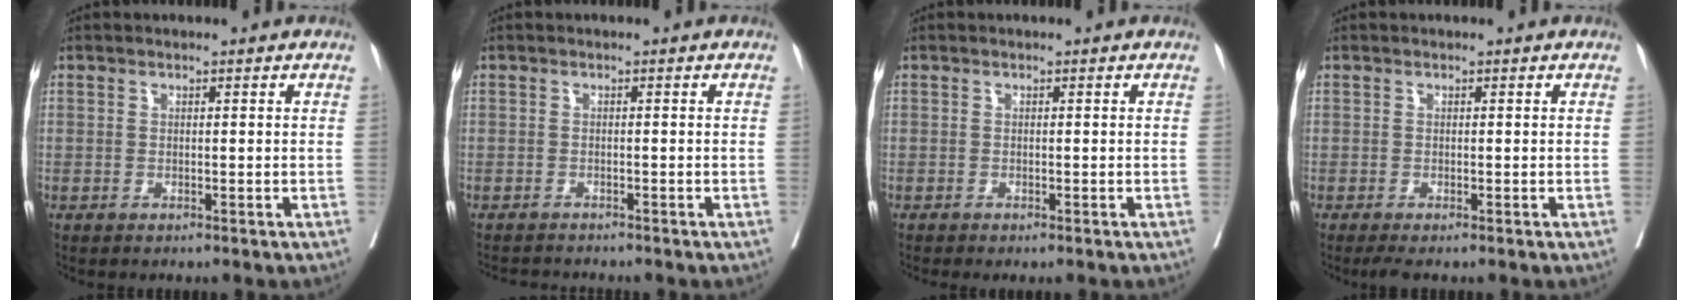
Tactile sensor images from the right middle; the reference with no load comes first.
{"total": 3.1, "force": [-3.0, 0.3, 0.4], "torque": [-0.003, -0.010, -0.048]}
{"total": 0.7, "force": [-0.6, 0.0, 0.3], "torque": [-0.003, -0.001, -0.011]}
{"total": 1.4, "force": [-1.0, 0.1, 0.9], "torque": [-0.017, -0.007, -0.018]}